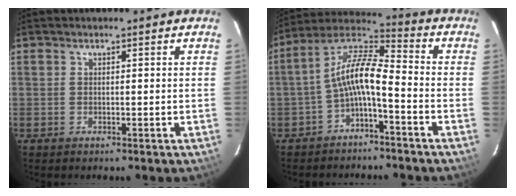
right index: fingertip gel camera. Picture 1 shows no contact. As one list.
[{"total": 9.2, "force": [-3.4, 2.6, 8.1], "torque": [-0.182, 0.020, -0.068]}]